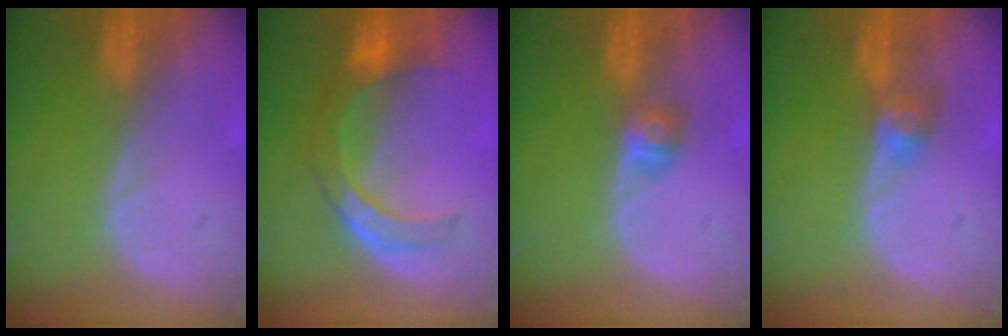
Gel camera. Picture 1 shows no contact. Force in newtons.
{"total": 7.1, "press": 7.0, "slide": 1.5}
{"total": 2.8, "press": 2.6, "slide": 1.2}
{"total": 3.2, "press": 2.7, "slide": 1.6}